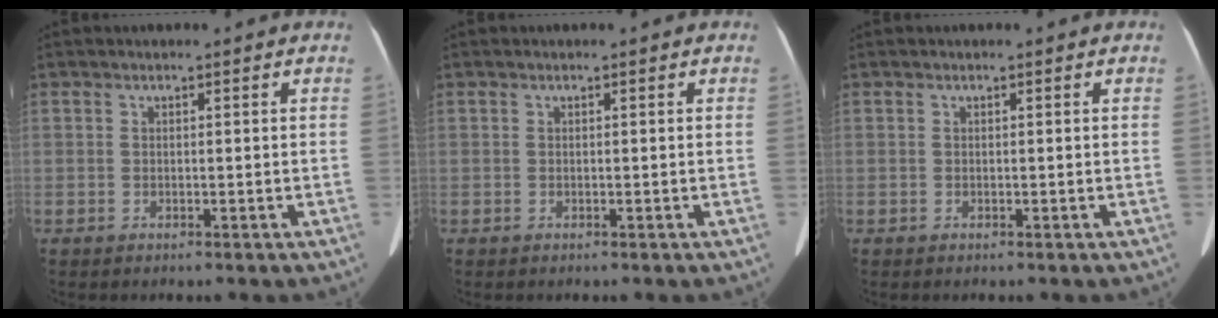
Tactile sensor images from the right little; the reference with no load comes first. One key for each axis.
{"total": 0.0}
{"total": 0.0}